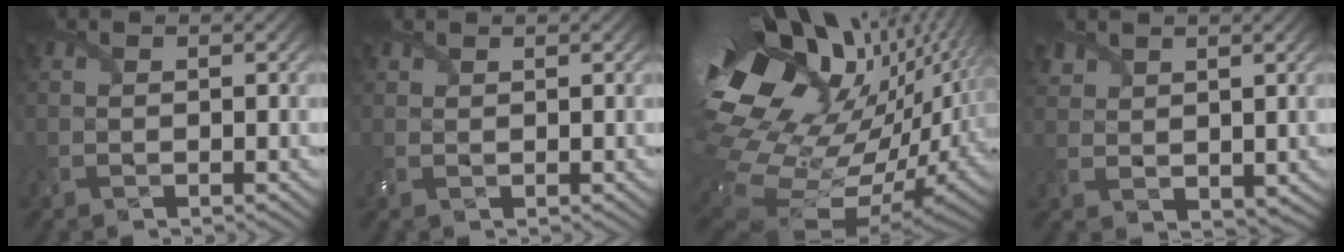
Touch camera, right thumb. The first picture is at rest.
{"total": 1.7, "force": [1.3, 1.0, 0.4], "torque": [-0.013, 0.004, 0.029]}
{"total": 20.9, "force": [4.9, 12.9, 15.8], "torque": [-0.337, -0.026, 0.110]}
{"total": 3.3, "force": [2.4, 2.1, 1.1], "torque": [-0.033, -0.004, 0.052]}